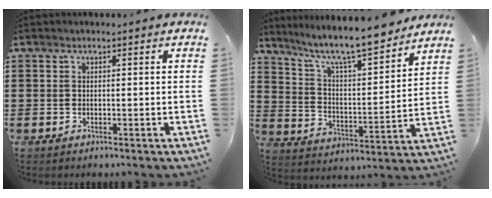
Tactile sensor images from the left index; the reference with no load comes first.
{"total": 9.3, "force": [8.0, 0.8, 4.7], "torque": [-0.113, -0.050, 0.132]}